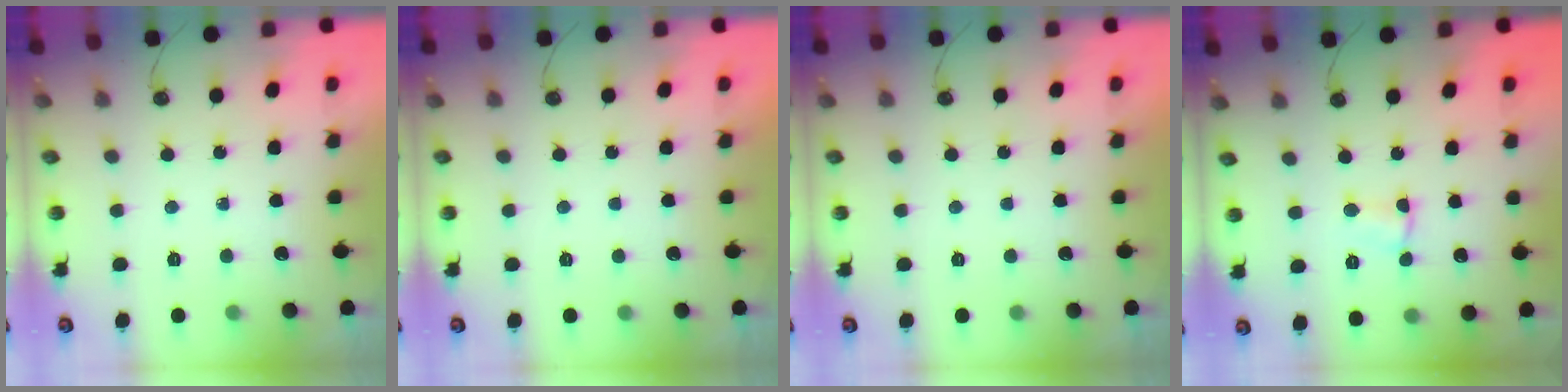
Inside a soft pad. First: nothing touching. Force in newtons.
{"total": 0.0}
{"total": 0.0}
{"total": 3.0, "press": 1.3, "slide": 2.7}